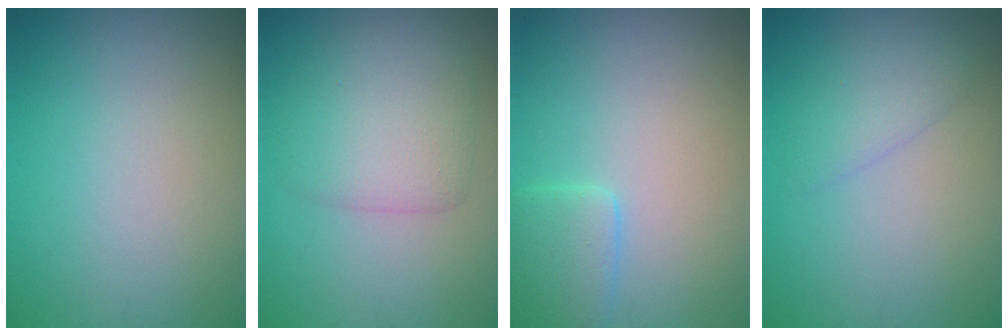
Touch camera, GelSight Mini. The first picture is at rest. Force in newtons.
{"total": 4.2, "press": 4.2, "slide": 0.3}
{"total": 2.6, "press": 2.6, "slide": 0.1}
{"total": 2.0, "press": 2.0, "slide": 0.2}